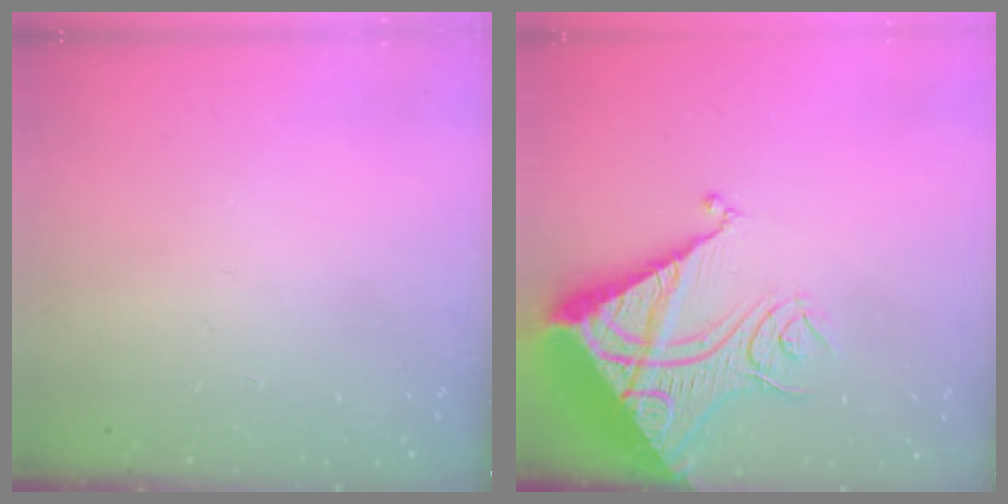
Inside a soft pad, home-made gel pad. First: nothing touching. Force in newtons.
{"total": 17.4, "press": 17.3, "slide": 2.1}